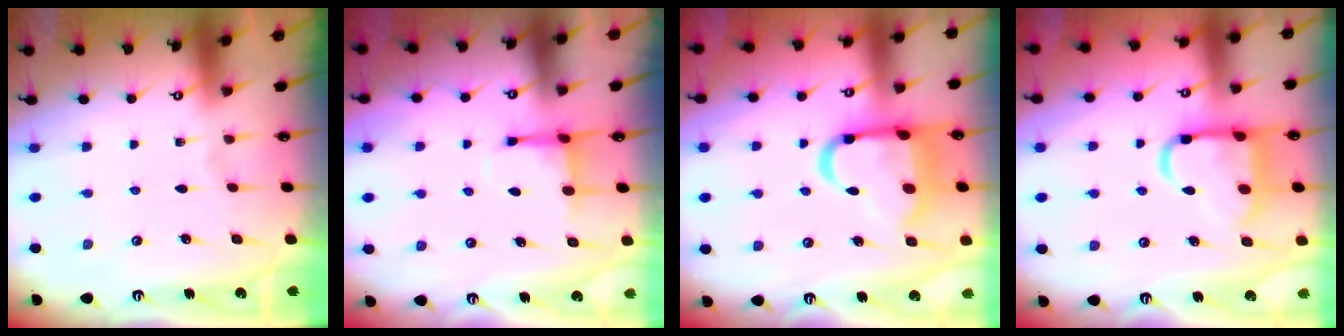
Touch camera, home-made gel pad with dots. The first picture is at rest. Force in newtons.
{"total": 4.6, "press": 4.5, "slide": 0.9}
{"total": 16.0, "press": 15.9, "slide": 1.8}
{"total": 13.3, "press": 13.2, "slide": 1.6}